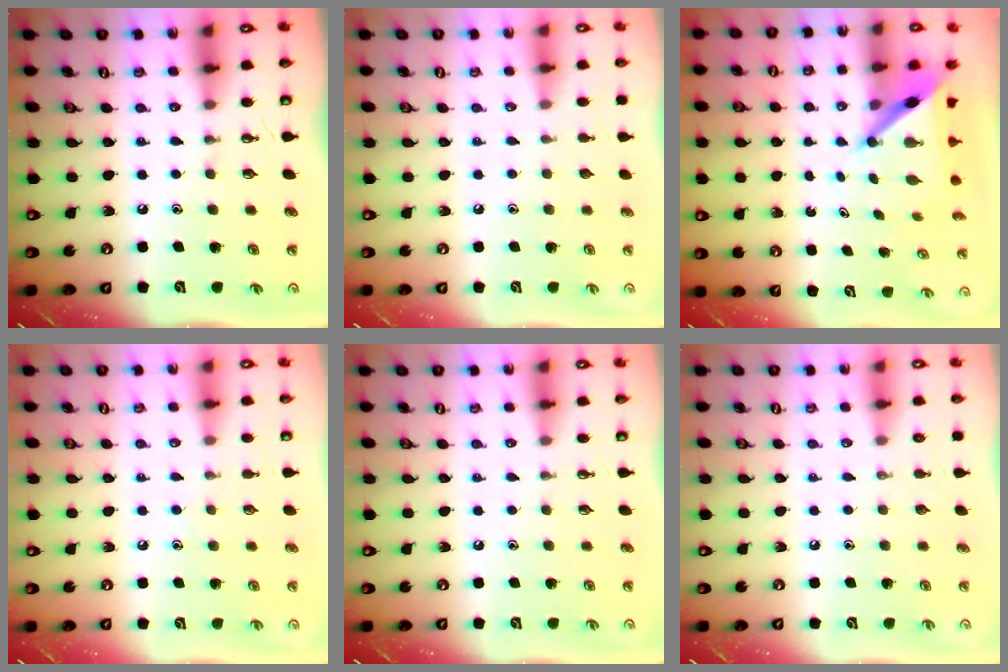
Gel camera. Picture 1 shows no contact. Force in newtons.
{"total": 0.0}
{"total": 5.9, "press": 5.9, "slide": 0.2}
{"total": 5.4, "press": 5.4, "slide": 0.6}
{"total": 0.0}
{"total": 0.0}